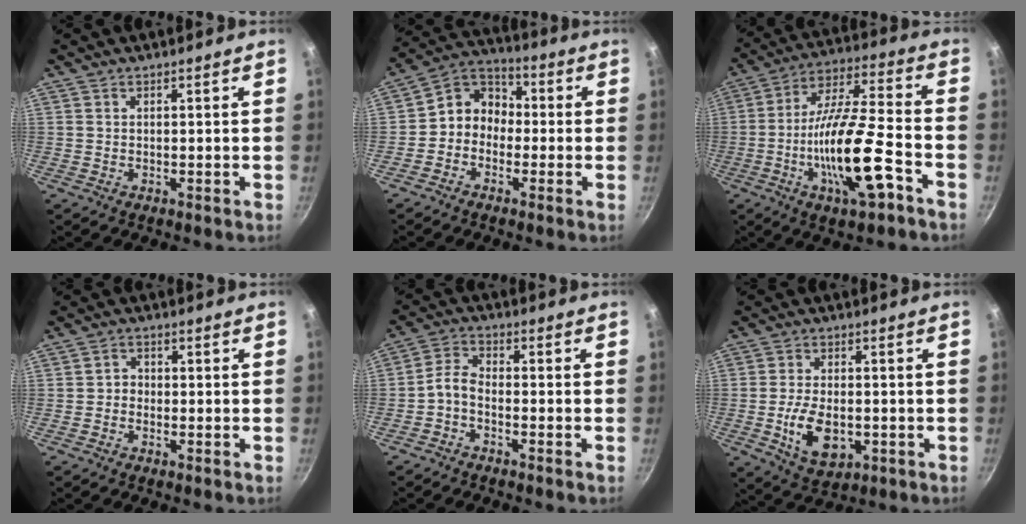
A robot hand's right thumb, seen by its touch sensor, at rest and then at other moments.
{"total": 8.0, "force": [-1.4, 6.8, 3.9], "torque": [-0.029, 0.041, -0.050]}
{"total": 18.5, "force": [-6.9, 5.1, 16.4], "torque": [-0.283, 0.034, -0.130]}
{"total": 1.9, "force": [-0.8, 1.6, 0.7], "torque": [0.000, 0.012, -0.018]}
{"total": 3.9, "force": [-2.2, 1.8, 2.7], "torque": [-0.065, 0.030, -0.054]}
{"total": 9.9, "force": [-2.1, 6.0, 7.6], "torque": [-0.127, 0.003, -0.027]}